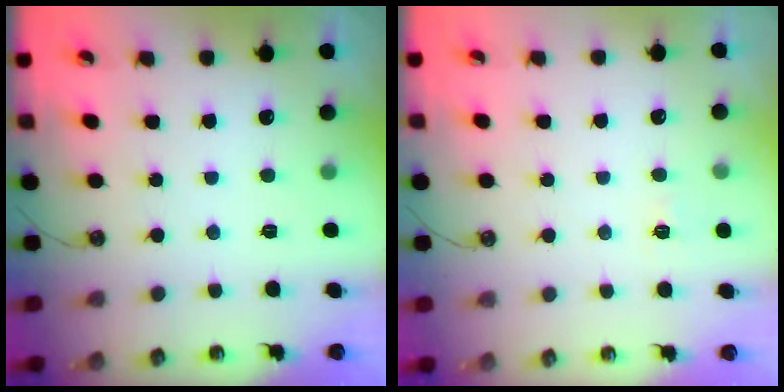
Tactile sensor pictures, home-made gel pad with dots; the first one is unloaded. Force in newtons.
{"total": 5.3, "press": 5.2, "slide": 0.6}